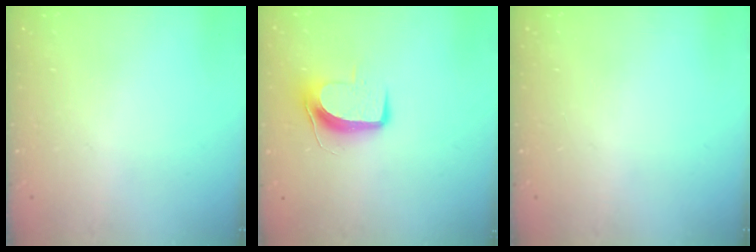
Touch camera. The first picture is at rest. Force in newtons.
{"total": 8.8, "press": 8.7, "slide": 0.6}
{"total": 0.0}